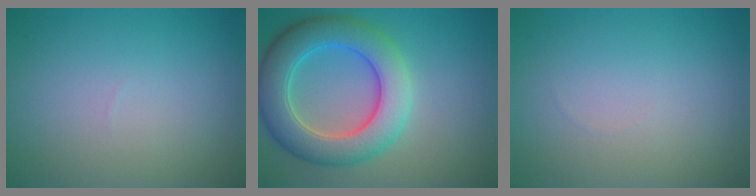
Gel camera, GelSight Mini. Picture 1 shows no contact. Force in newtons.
{"total": 7.9, "press": 7.9, "slide": 0.4}
{"total": 0.0}